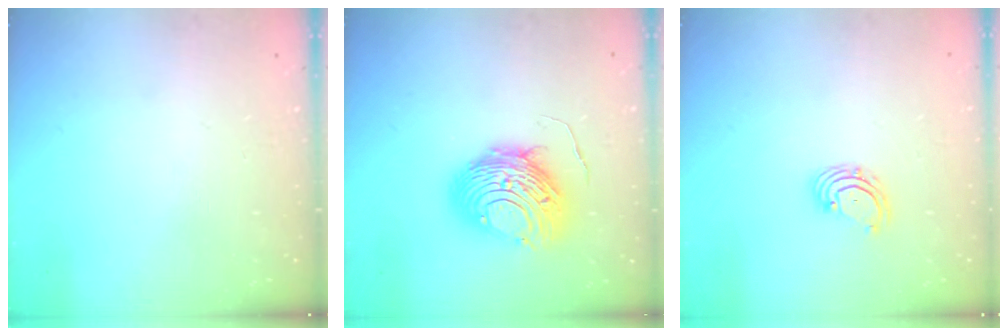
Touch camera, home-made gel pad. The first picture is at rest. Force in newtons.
{"total": 11.6, "press": 11.5, "slide": 1.2}
{"total": 2.7, "press": 2.7, "slide": 0.6}